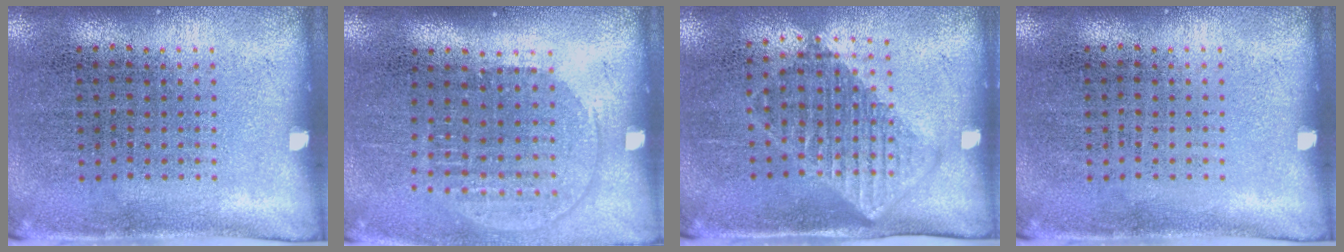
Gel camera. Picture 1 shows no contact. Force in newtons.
{"total": 1.4, "press": 1.1, "slide": 0.7}
{"total": 1.2, "press": 1.1, "slide": 0.5}
{"total": 0.0}